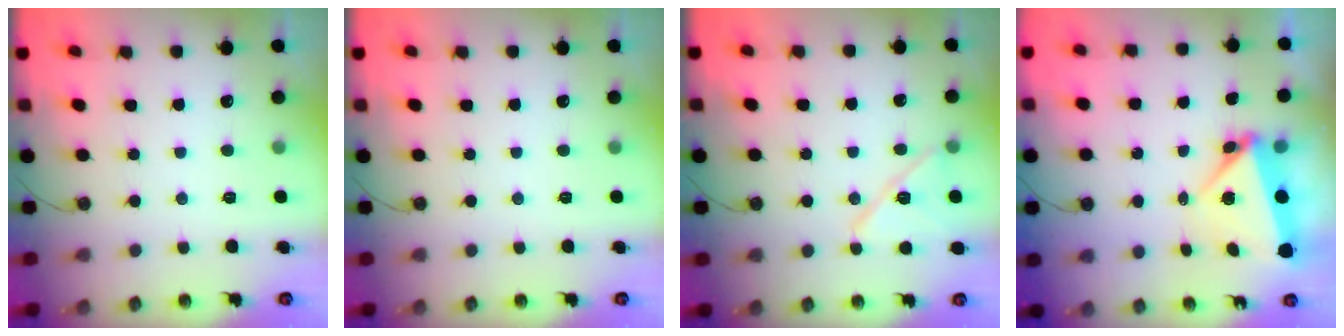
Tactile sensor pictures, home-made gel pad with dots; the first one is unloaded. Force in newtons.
{"total": 0.0}
{"total": 12.2, "press": 12.2, "slide": 0.8}
{"total": 5.6, "press": 5.6, "slide": 0.2}